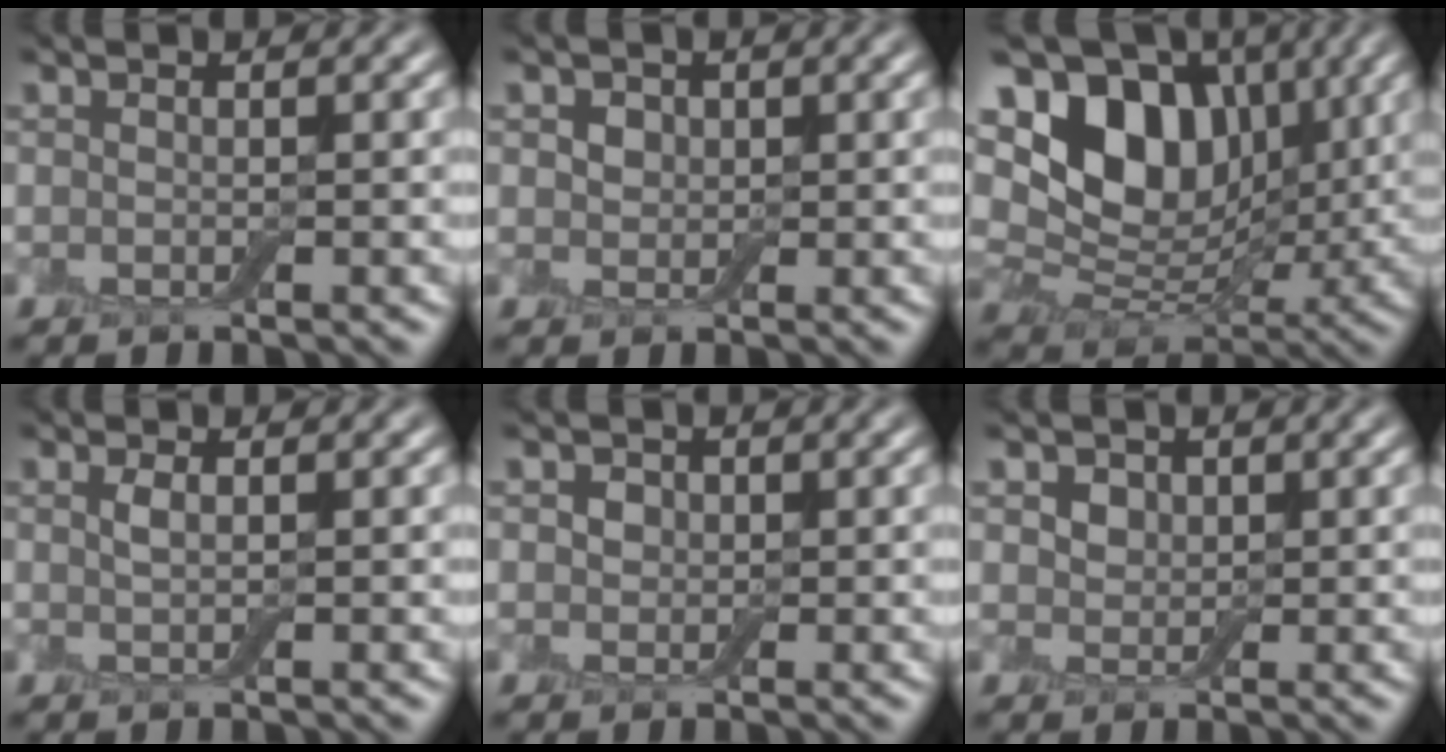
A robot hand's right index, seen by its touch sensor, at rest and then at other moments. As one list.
[{"total": 2.0, "force": [0.9, 1.6, 0.9], "torque": [-0.016, 0.011, 0.004]}, {"total": 12.7, "force": [4.5, 8.8, 7.9], "torque": [-0.150, 0.020, 0.074]}, {"total": 1.0, "force": [0.4, 0.3, 0.8], "torque": [-0.020, 0.003, 0.006]}, {"total": 1.8, "force": [0.6, 1.5, 0.7], "torque": [-0.006, 0.011, -0.006]}, {"total": 2.9, "force": [1.5, 2.1, 1.3], "torque": [-0.033, 0.010, 0.021]}]